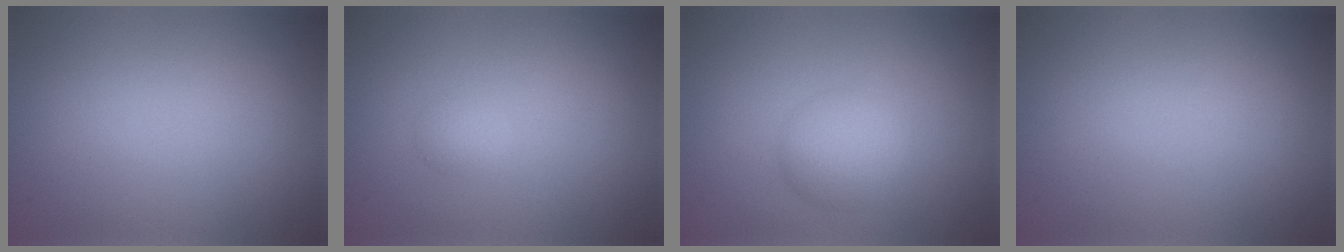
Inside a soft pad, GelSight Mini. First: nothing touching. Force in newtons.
{"total": 1.0, "press": 1.0, "slide": 0.1}
{"total": 3.2, "press": 3.2, "slide": 0.0}
{"total": 0.0}